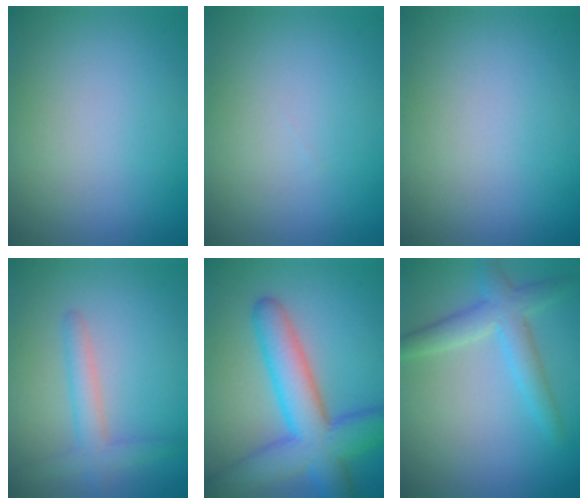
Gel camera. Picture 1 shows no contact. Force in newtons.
{"total": 0.0}
{"total": 0.0}
{"total": 2.7, "press": 2.7, "slide": 0.2}
{"total": 8.7, "press": 8.7, "slide": 0.2}
{"total": 3.6, "press": 3.6, "slide": 0.2}